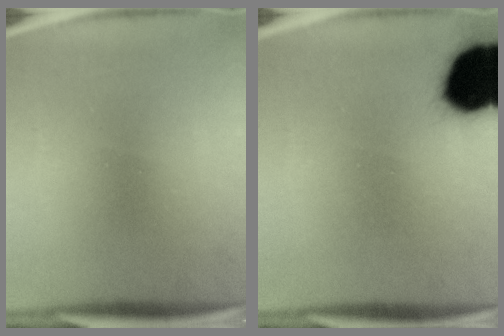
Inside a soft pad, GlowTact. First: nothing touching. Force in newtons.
{"total": 19.0}